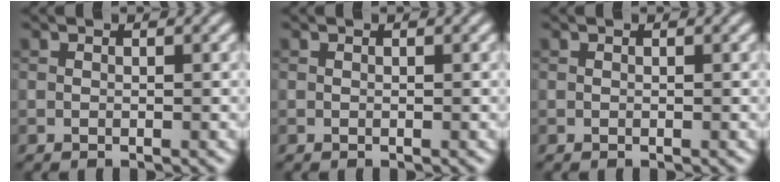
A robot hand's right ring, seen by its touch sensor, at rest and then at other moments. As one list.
[{"total": 0.0}, {"total": 0.0}]